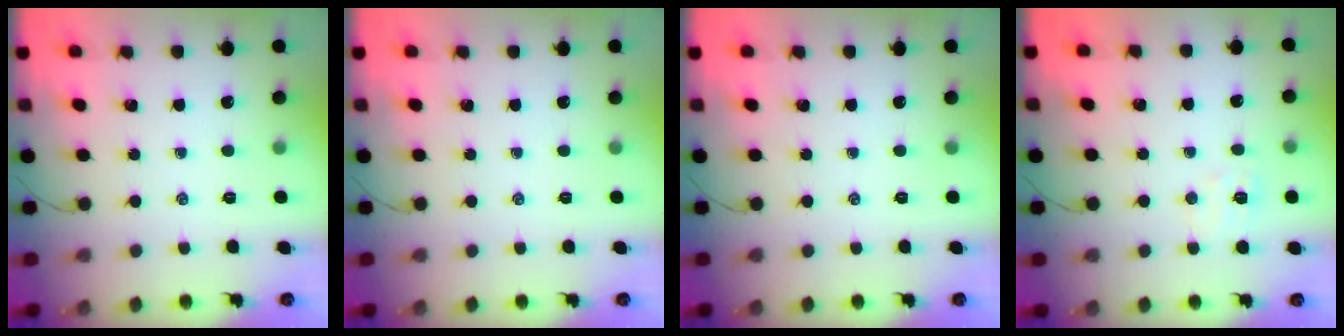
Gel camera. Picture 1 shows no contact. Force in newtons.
{"total": 0.0}
{"total": 0.0}
{"total": 5.2, "press": 5.1, "slide": 1.2}